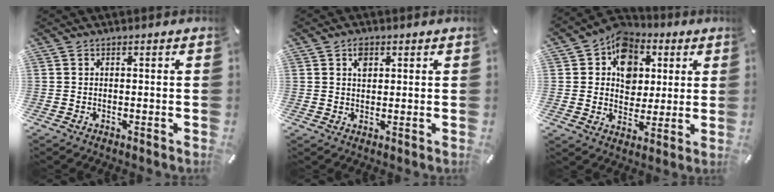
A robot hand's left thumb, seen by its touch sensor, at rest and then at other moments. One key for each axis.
{"total": 2.9, "fx": 1.3, "fy": 1.9, "fz": 1.7, "tx": -0.023, "ty": -0.003, "tz": 0.019}
{"total": 11.0, "fx": 2.8, "fy": 9.5, "fz": 4.6, "tx": -0.071, "ty": -0.018, "tz": 0.050}